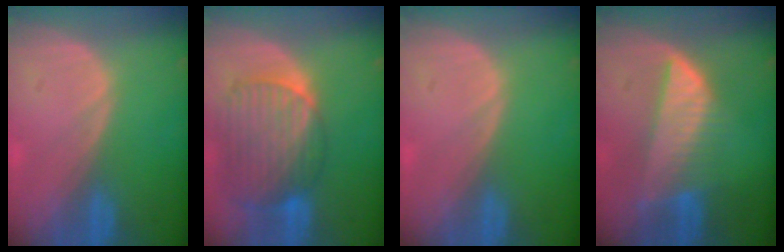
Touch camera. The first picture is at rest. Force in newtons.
{"total": 10.7, "press": 9.1, "slide": 5.6}
{"total": 0.0}
{"total": 7.5, "press": 6.8, "slide": 3.2}